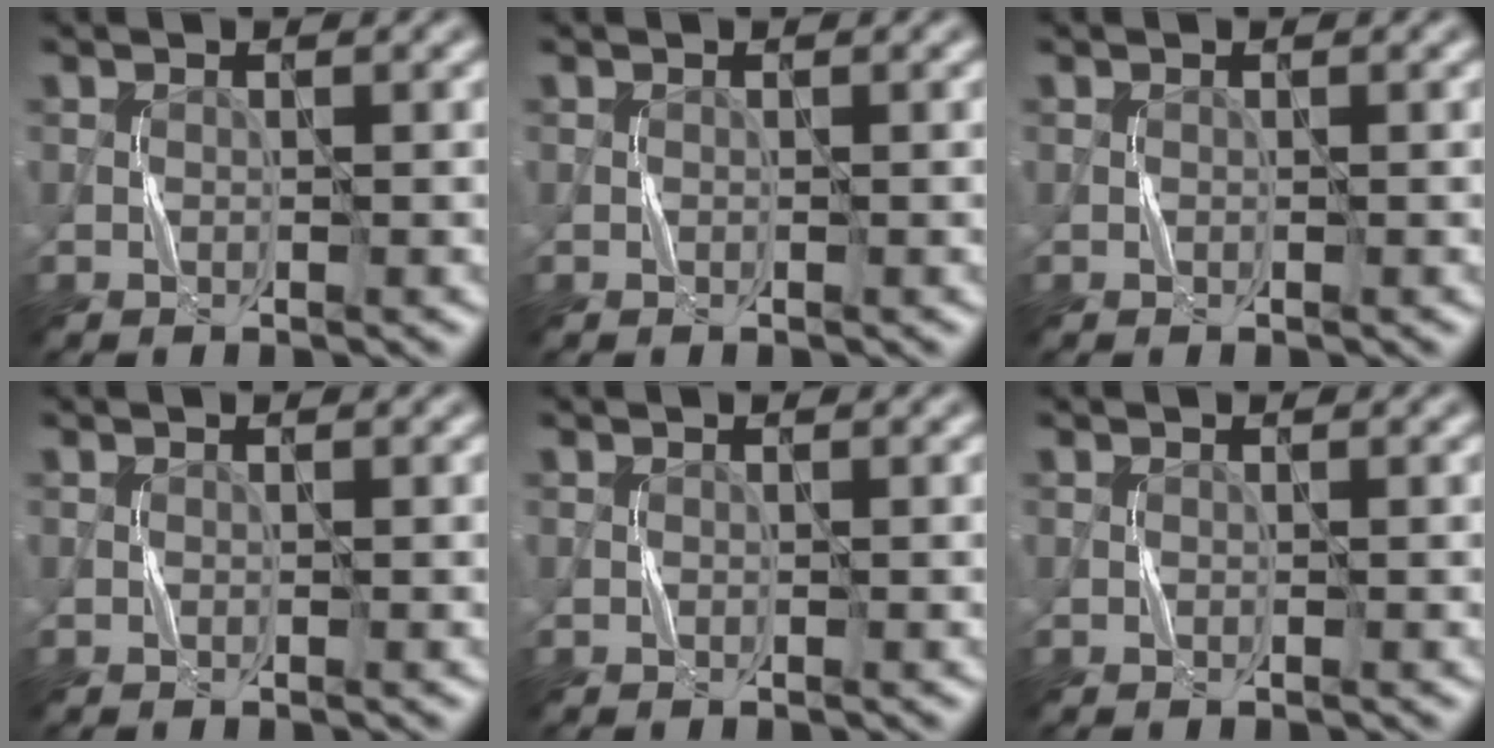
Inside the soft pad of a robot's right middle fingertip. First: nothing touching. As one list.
[{"total": 0.0}, {"total": 0.0}, {"total": 0.0}, {"total": 0.0}, {"total": 0.0}]